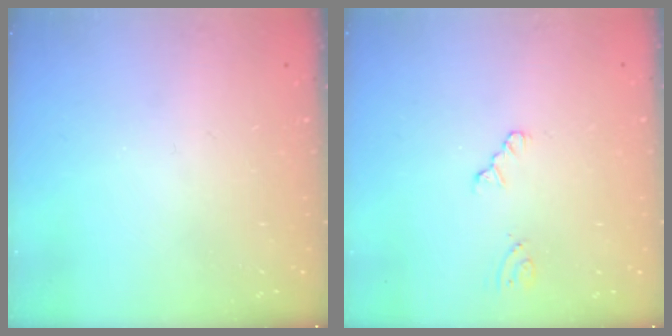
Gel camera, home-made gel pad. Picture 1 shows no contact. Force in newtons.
{"total": 0.7, "press": 0.7, "slide": 0.2}